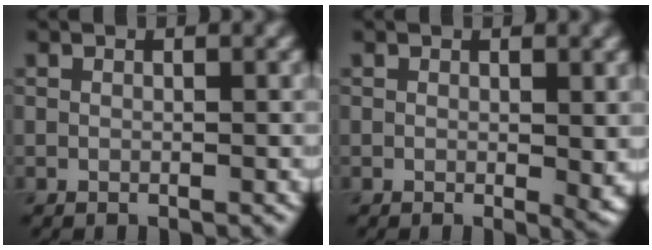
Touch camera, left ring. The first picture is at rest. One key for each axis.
{"total": 1.6, "fx": 0.2, "fy": 0.3, "fz": 1.6, "tx": -0.015, "ty": -0.007, "tz": 0.002}